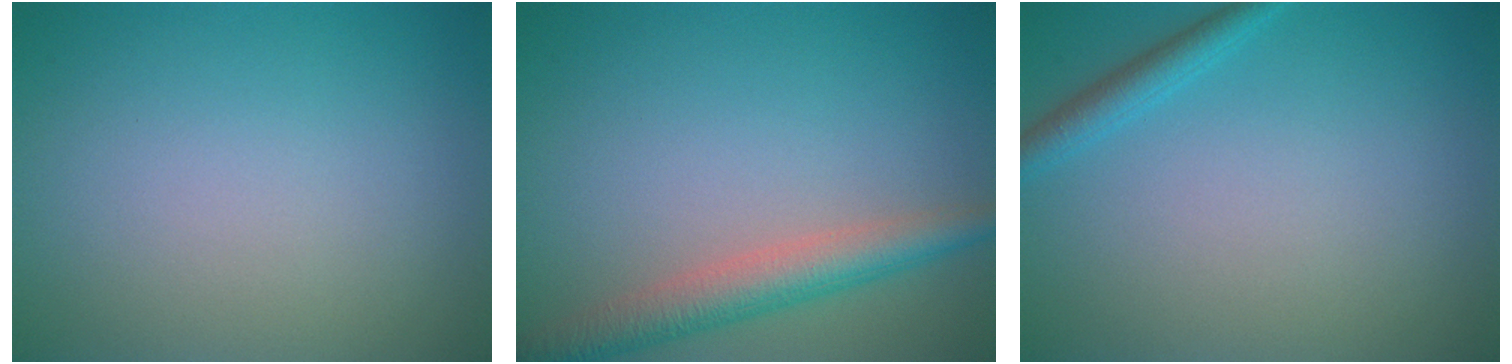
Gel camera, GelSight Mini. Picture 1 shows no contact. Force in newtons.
{"total": 4.1, "press": 4.1, "slide": 0.1}
{"total": 1.9, "press": 1.9, "slide": 0.1}